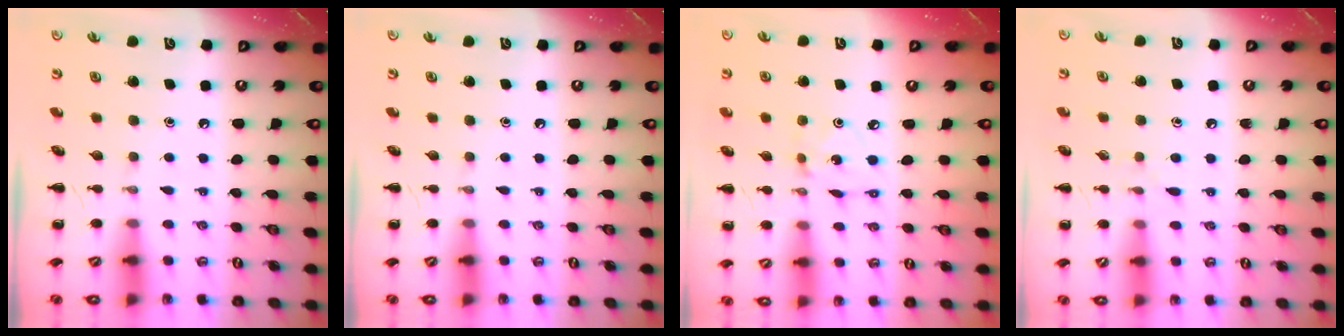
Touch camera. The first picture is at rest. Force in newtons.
{"total": 0.0}
{"total": 2.3, "press": 2.2, "slide": 0.3}
{"total": 4.6, "press": 4.2, "slide": 2.0}